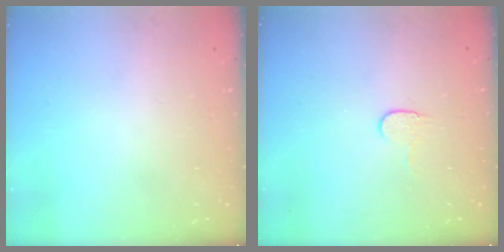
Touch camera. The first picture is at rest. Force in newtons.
{"total": 5.0, "press": 4.9, "slide": 0.4}